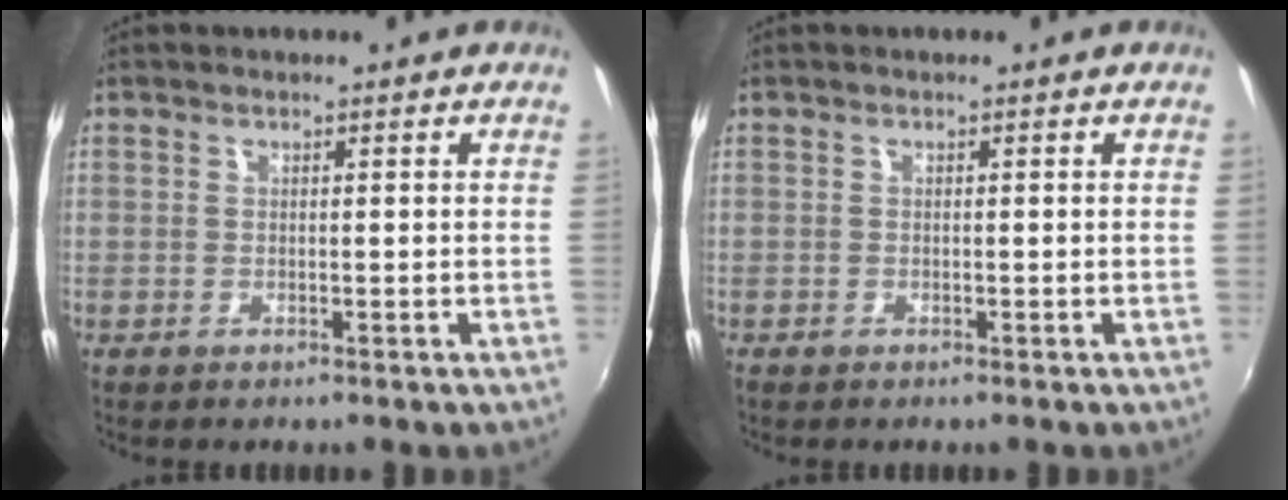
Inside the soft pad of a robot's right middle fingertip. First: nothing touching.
{"total": 0.7, "force": [-0.6, 0.3, 0.1], "torque": [-0.006, -0.003, -0.014]}